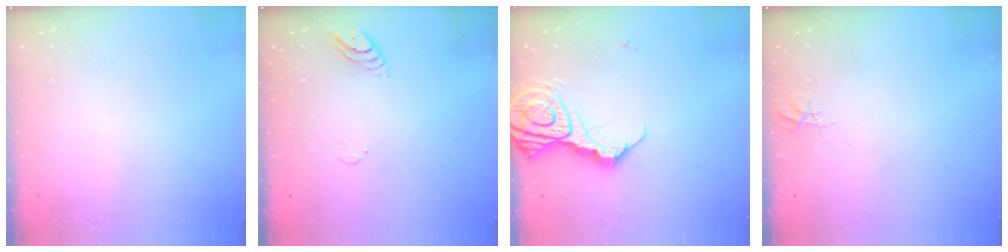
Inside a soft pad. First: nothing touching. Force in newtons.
{"total": 3.7, "press": 3.6, "slide": 0.4}
{"total": 15.1, "press": 15.0, "slide": 1.8}
{"total": 3.6, "press": 3.6, "slide": 0.3}